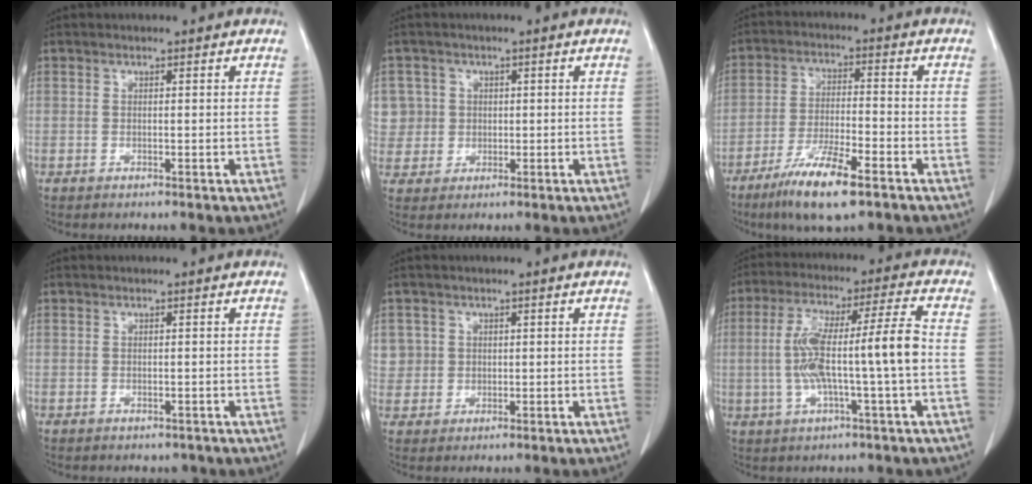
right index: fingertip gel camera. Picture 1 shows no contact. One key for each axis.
{"total": 5.7, "fx": 1.2, "fy": 5.6, "fz": -0.1, "tx": 0.011, "ty": 0.018, "tz": 0.030}
{"total": 10.4, "fx": -6.6, "fy": 1.4, "fz": 7.9, "tx": -0.154, "ty": -0.022, "tz": -0.116}
{"total": 1.3, "fx": -1.0, "fy": 0.8, "fz": 0.1, "tx": -0.003, "ty": 0.000, "tz": -0.013}
{"total": 3.2, "fx": 0.8, "fy": 3.1, "fz": -0.2, "tx": 0.024, "ty": 0.003, "tz": 0.014}
{"total": 12.3, "fx": -1.2, "fy": -0.1, "fz": 12.2, "tx": -0.229, "ty": 0.026, "tz": -0.023}